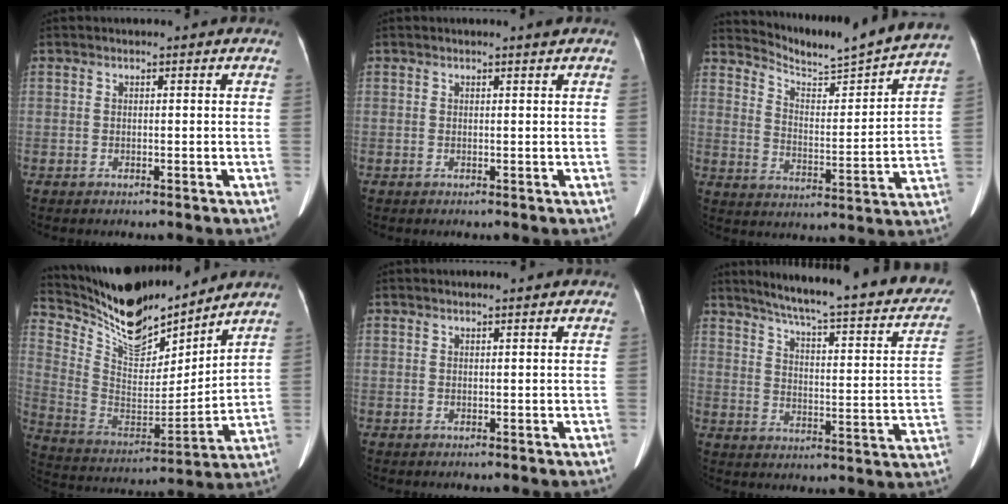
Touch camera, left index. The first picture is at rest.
{"total": 0.5, "force": [0.4, -0.3, 0.2], "torque": [-0.015, -0.007, 0.013]}
{"total": 18.3, "force": [17.4, -1.1, 5.5], "torque": [-0.101, -0.065, 0.236]}
{"total": 17.3, "force": [15.6, 3.4, 6.6], "torque": [-0.140, -0.016, 0.288]}
{"total": 1.0, "force": [0.8, -0.1, 0.5], "torque": [-0.009, 0.013, 0.020]}
{"total": 27.1, "force": [22.3, 3.6, 15.0], "torque": [-0.211, -0.036, 0.276]}